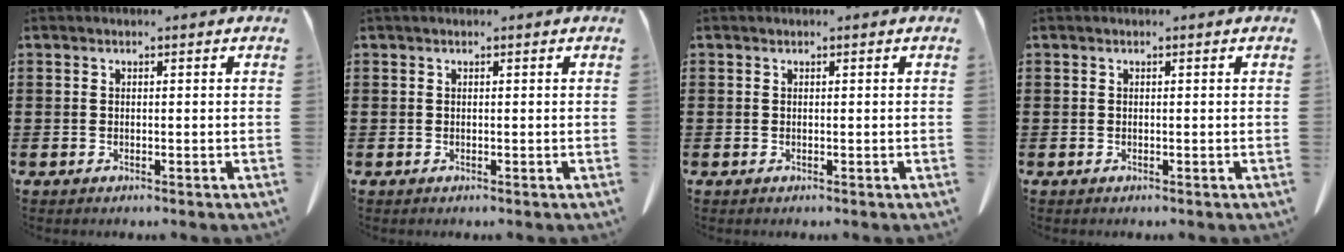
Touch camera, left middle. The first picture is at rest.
{"total": 0.0}
{"total": 0.0}
{"total": 0.0}